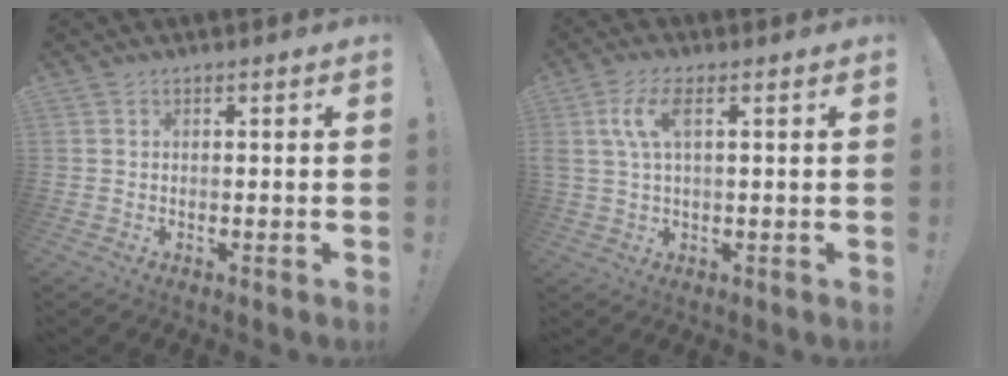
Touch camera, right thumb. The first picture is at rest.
{"total": 7.4, "force": [2.2, 2.7, 6.5], "torque": [-0.130, 0.003, 0.040]}